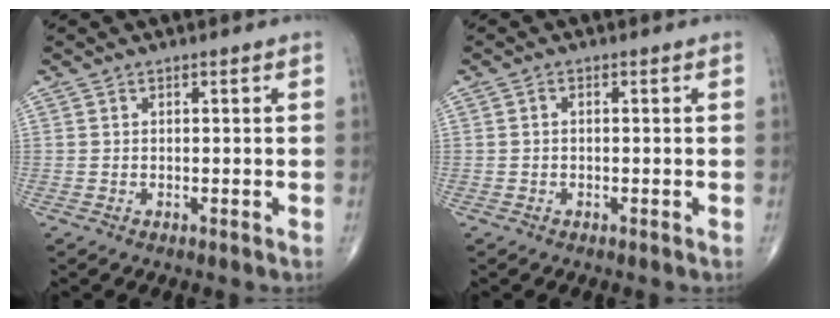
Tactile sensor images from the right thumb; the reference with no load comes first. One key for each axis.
{"total": 0.6, "fx": -0.1, "fy": 0.3, "fz": 0.5, "tx": -0.006, "ty": 0.000, "tz": -0.006}